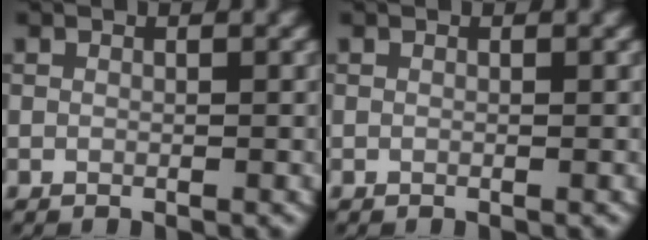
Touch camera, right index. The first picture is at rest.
{"total": 0.0}